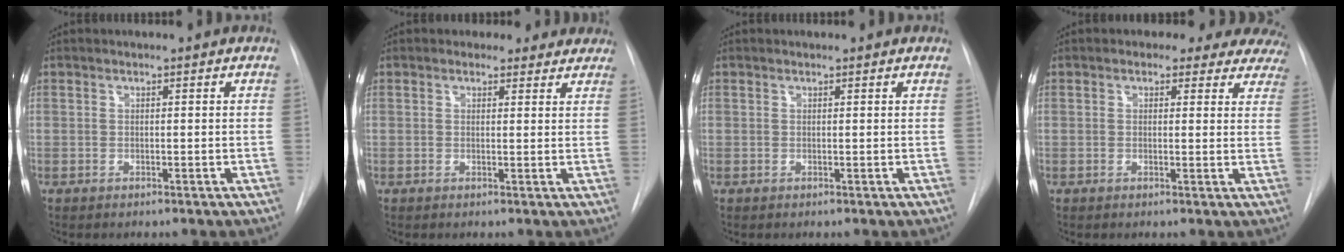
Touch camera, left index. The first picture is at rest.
{"total": 5.3, "force": [4.5, 2.7, 0.4], "torque": [0.015, 0.004, 0.036]}
{"total": 0.7, "force": [0.7, 0.1, 0.1], "torque": [-0.005, 0.006, 0.010]}
{"total": 11.5, "force": [10.2, 5.0, 1.9], "torque": [0.013, -0.006, 0.083]}